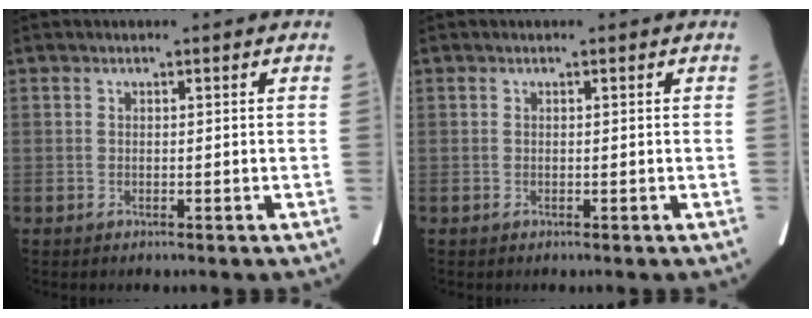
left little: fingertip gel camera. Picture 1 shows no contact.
{"total": 0.0}